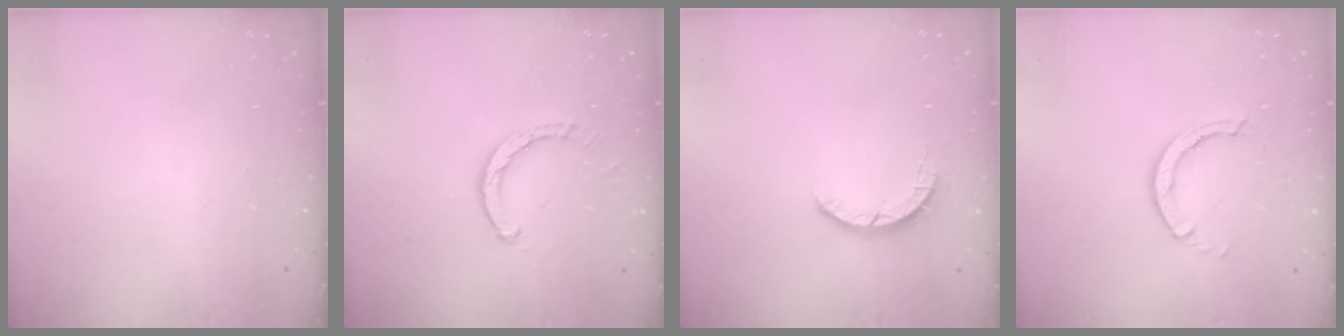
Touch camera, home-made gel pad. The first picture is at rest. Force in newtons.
{"total": 2.6, "press": 2.6, "slide": 0.3}
{"total": 2.7, "press": 2.7, "slide": 0.4}
{"total": 2.8, "press": 2.8, "slide": 0.2}